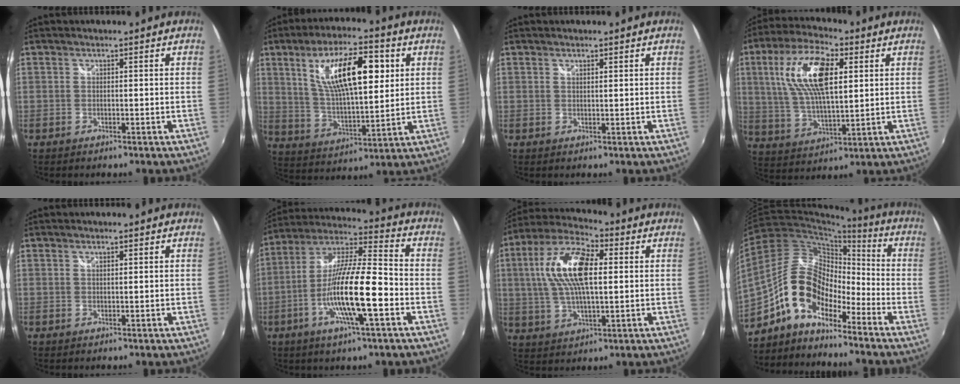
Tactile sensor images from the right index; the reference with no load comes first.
{"total": 16.9, "force": [5.8, 5.8, 14.8], "torque": [-0.260, 0.012, 0.107]}
{"total": 0.8, "force": [0.7, 0.1, 0.4], "torque": [-0.005, 0.000, 0.012]}
{"total": 15.9, "force": [4.8, 6.5, 13.7], "torque": [-0.264, 0.016, 0.093]}
{"total": 0.5, "force": [0.5, 0.1, 0.3], "torque": [-0.003, 0.000, 0.008]}
{"total": 16.4, "force": [-5.2, 2.4, 15.4], "torque": [-0.297, -0.009, -0.101]}
{"total": 15.4, "force": [3.0, 6.3, 13.7], "torque": [-0.270, 0.022, 0.049]}
{"total": 12.0, "force": [-8.0, 6.3, 6.4], "torque": [-0.120, 0.029, -0.157]}